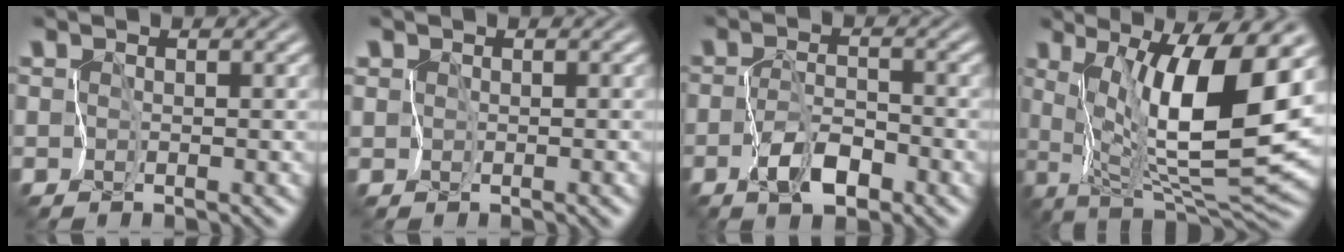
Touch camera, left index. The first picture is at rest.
{"total": 1.6, "force": [0.8, 1.4, 0.5], "torque": [-0.001, 0.012, -0.002]}
{"total": 3.1, "force": [-1.9, 1.1, 2.1], "torque": [-0.042, 0.003, -0.037]}
{"total": 10.6, "force": [2.7, 2.0, 10.1], "torque": [-0.172, -0.017, 0.054]}